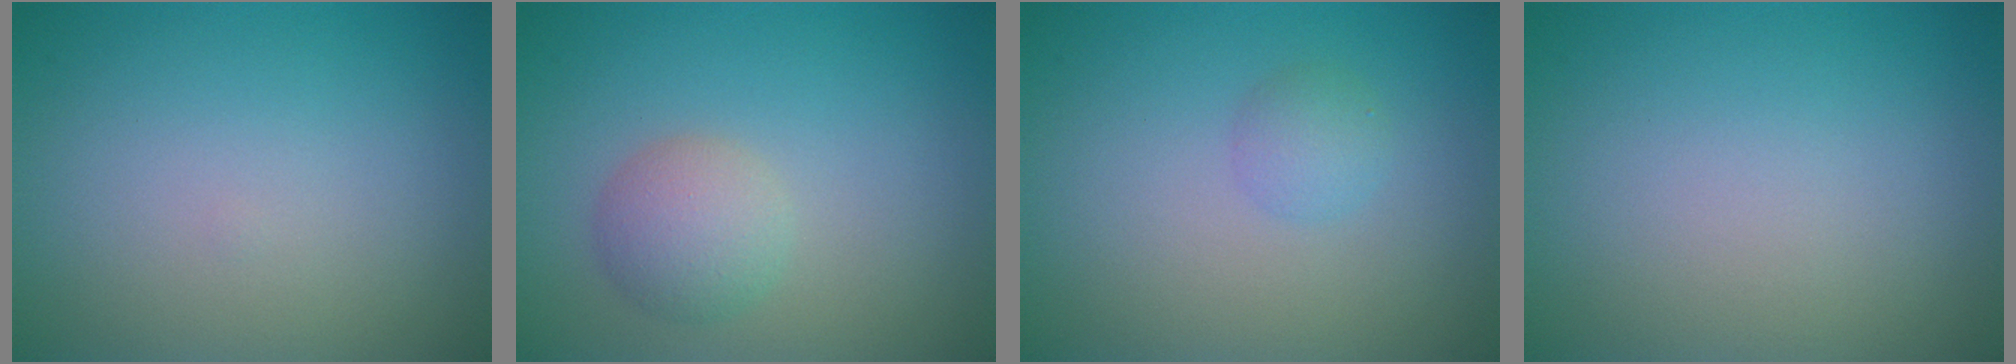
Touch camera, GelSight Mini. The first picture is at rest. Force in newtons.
{"total": 2.7, "press": 2.7, "slide": 0.2}
{"total": 1.4, "press": 1.4, "slide": 0.1}
{"total": 0.0}